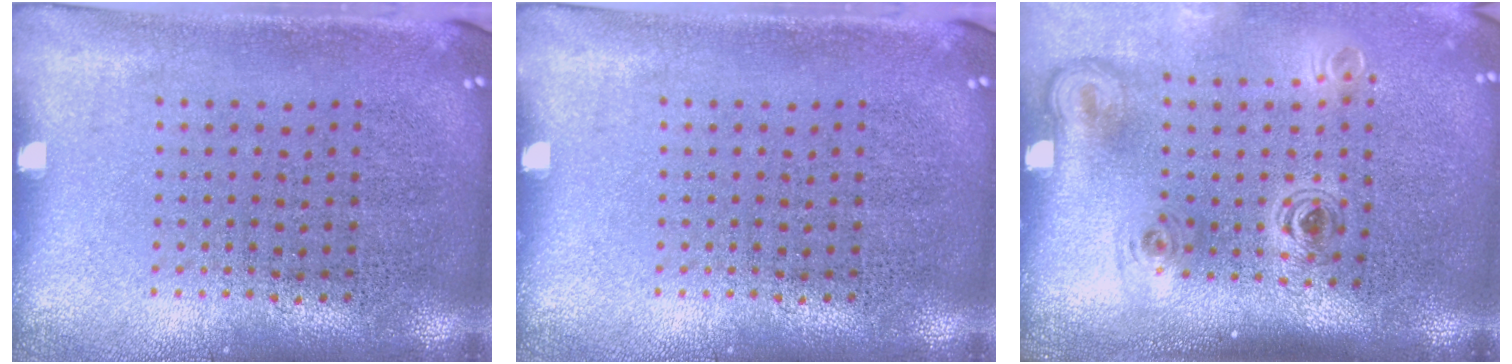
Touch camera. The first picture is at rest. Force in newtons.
{"total": 0.0}
{"total": 2.2, "press": 1.5, "slide": 1.7}